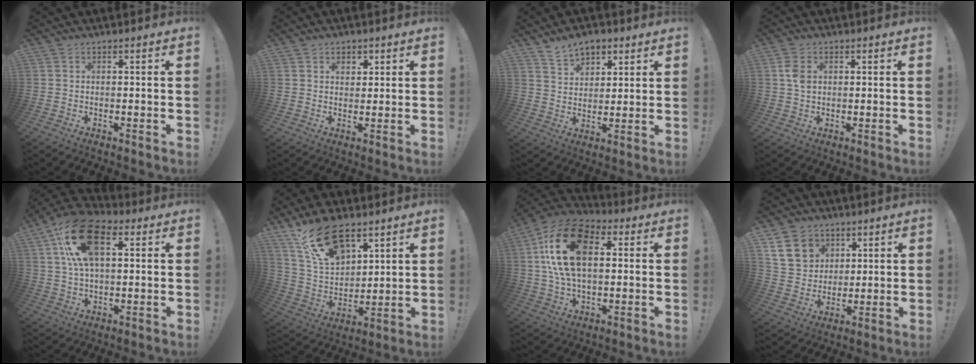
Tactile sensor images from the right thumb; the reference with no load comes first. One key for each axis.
{"total": 2.8, "fx": 1.8, "fy": 1.9, "fz": 1.0, "tx": -0.002, "ty": -0.008, "tz": 0.029}
{"total": 7.8, "fx": 5.5, "fy": 4.7, "fz": 2.8, "tx": -0.051, "ty": -0.024, "tz": 0.106}
{"total": 4.3, "fx": 0.9, "fy": 2.9, "fz": 3.0, "tx": -0.051, "ty": 0.004, "tz": 0.017}
{"total": 18.7, "fx": 6.0, "fy": 10.5, "fz": 14.4, "tx": -0.249, "ty": -0.003, "tz": 0.101}
{"total": 18.4, "fx": 12.3, "fy": 9.1, "fz": 10.3, "tx": -0.188, "ty": -0.068, "tz": 0.228}
{"total": 20.9, "fx": 4.9, "fy": 12.3, "fz": 16.2, "tx": -0.306, "ty": 0.003, "tz": 0.081}
{"total": 12.5, "fx": 6.3, "fy": 9.9, "fz": 4.2, "tx": -0.073, "ty": -0.024, "tz": 0.131}